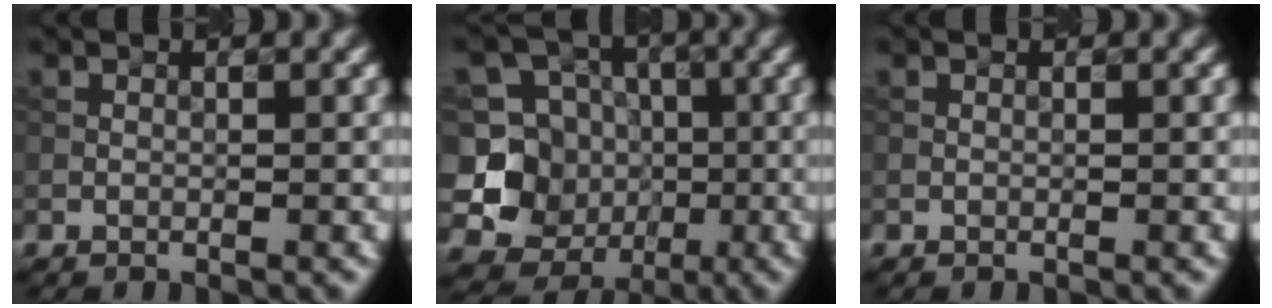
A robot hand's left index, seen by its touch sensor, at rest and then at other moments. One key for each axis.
{"total": 9.3, "fx": -2.1, "fy": 8.7, "fz": 2.5, "tx": -0.063, "ty": 0.013, "tz": -0.046}
{"total": 0.0}